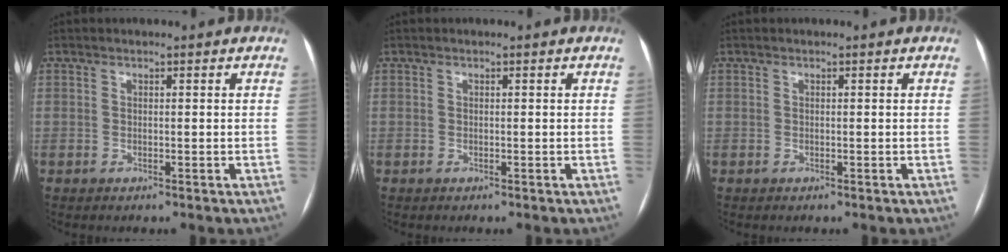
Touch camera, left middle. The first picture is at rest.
{"total": 0.0}
{"total": 0.0}